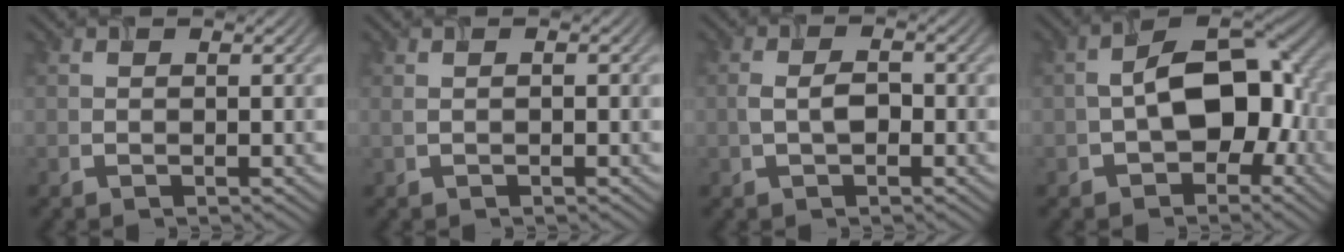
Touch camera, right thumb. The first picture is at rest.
{"total": 0.8, "force": [0.1, 0.3, 0.8], "torque": [-0.018, 0.003, 0.003]}
{"total": 2.6, "force": [-0.4, 1.4, 2.1], "torque": [-0.048, 0.002, -0.009]}
{"total": 10.9, "force": [-1.3, 6.8, 8.4], "torque": [-0.121, 0.005, -0.024]}